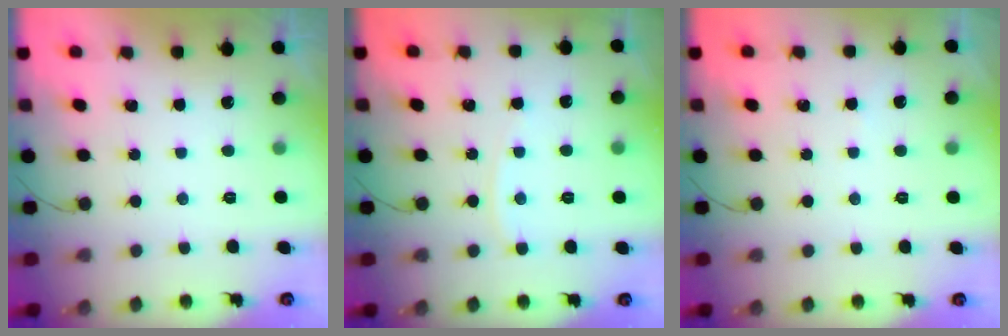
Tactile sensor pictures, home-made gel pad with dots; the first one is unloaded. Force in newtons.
{"total": 2.9, "press": 2.9, "slide": 0.3}
{"total": 2.1, "press": 2.1, "slide": 0.3}